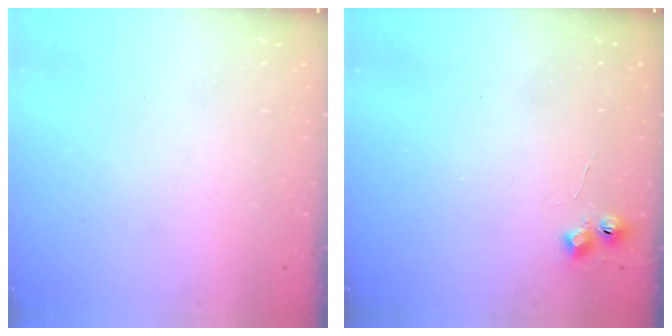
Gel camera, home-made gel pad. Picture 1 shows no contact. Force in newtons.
{"total": 5.6, "press": 5.6, "slide": 0.7}